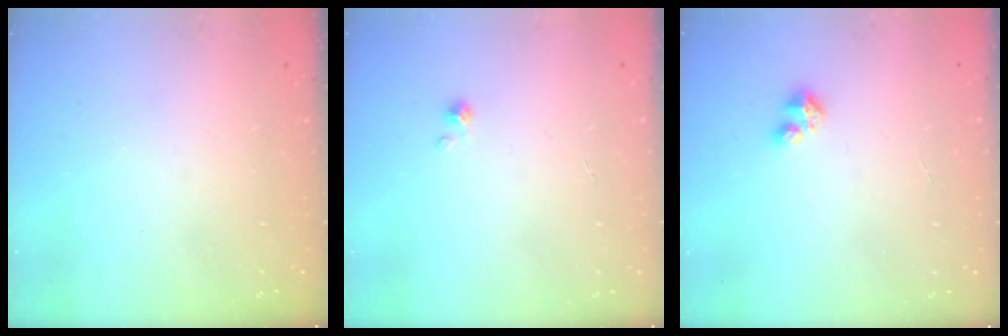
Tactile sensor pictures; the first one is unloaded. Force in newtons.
{"total": 0.0}
{"total": 2.4, "press": 2.4, "slide": 0.3}